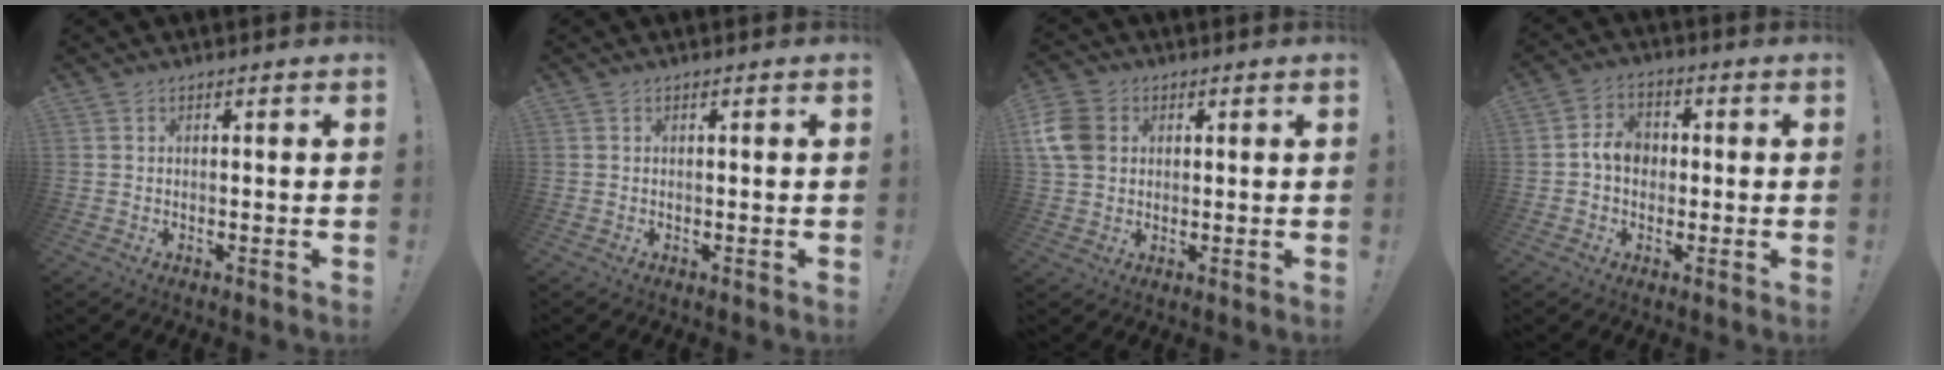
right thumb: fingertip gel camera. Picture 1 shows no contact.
{"total": 0.0}
{"total": 9.5, "force": [2.1, 7.6, 5.4], "torque": [-0.100, 0.003, 0.043]}
{"total": 7.2, "force": [0.0, 5.8, 4.3], "torque": [-0.072, 0.016, 0.003]}